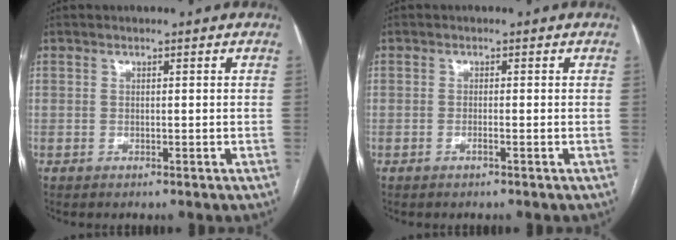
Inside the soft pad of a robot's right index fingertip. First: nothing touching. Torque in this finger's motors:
{"motor_torque": [-0.11, -0.04, -0.03, 0.00]}